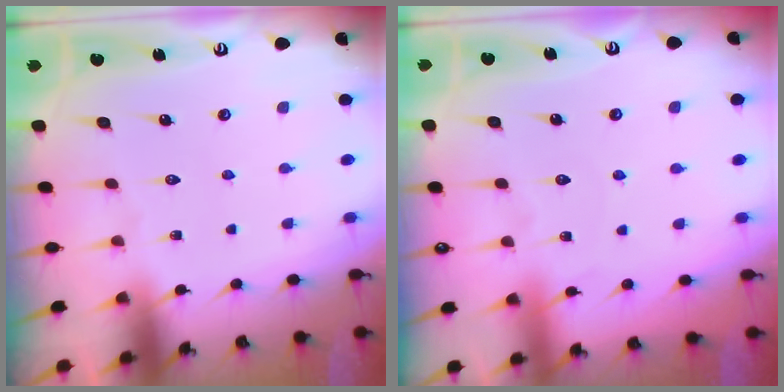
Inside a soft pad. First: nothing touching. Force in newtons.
{"total": 2.1, "press": 2.1, "slide": 0.3}